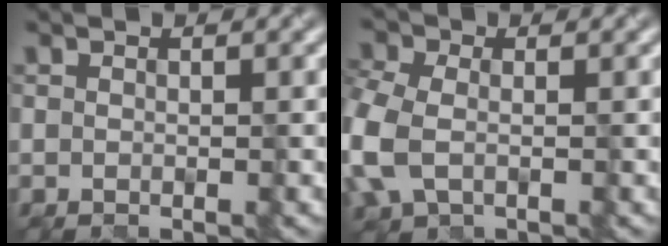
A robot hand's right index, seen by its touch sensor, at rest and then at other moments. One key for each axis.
{"total": 5.9, "fx": -0.9, "fy": 4.3, "fz": 3.9, "tx": -0.128, "ty": -0.010, "tz": -0.012}